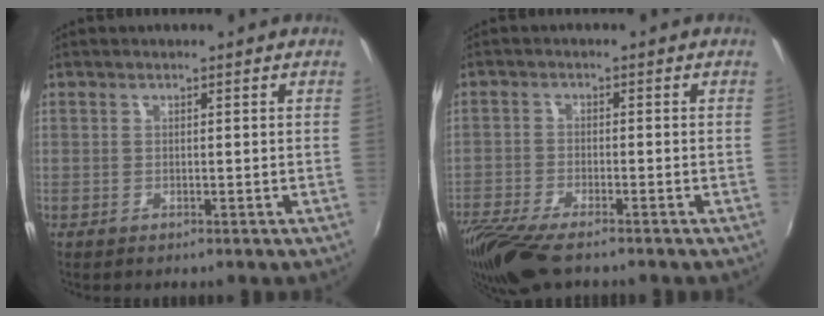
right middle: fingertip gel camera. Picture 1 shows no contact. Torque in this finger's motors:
{"motor_torque": [1.08, -1.06, 0.45, 0.14]}